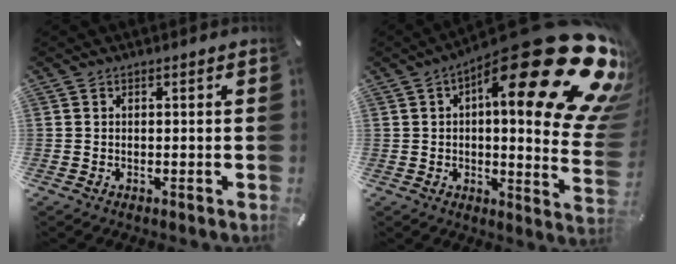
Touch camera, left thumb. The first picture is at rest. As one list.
[{"total": 33.9, "force": [15.9, 11.3, 27.7], "torque": [-0.346, -0.131, 0.282]}]